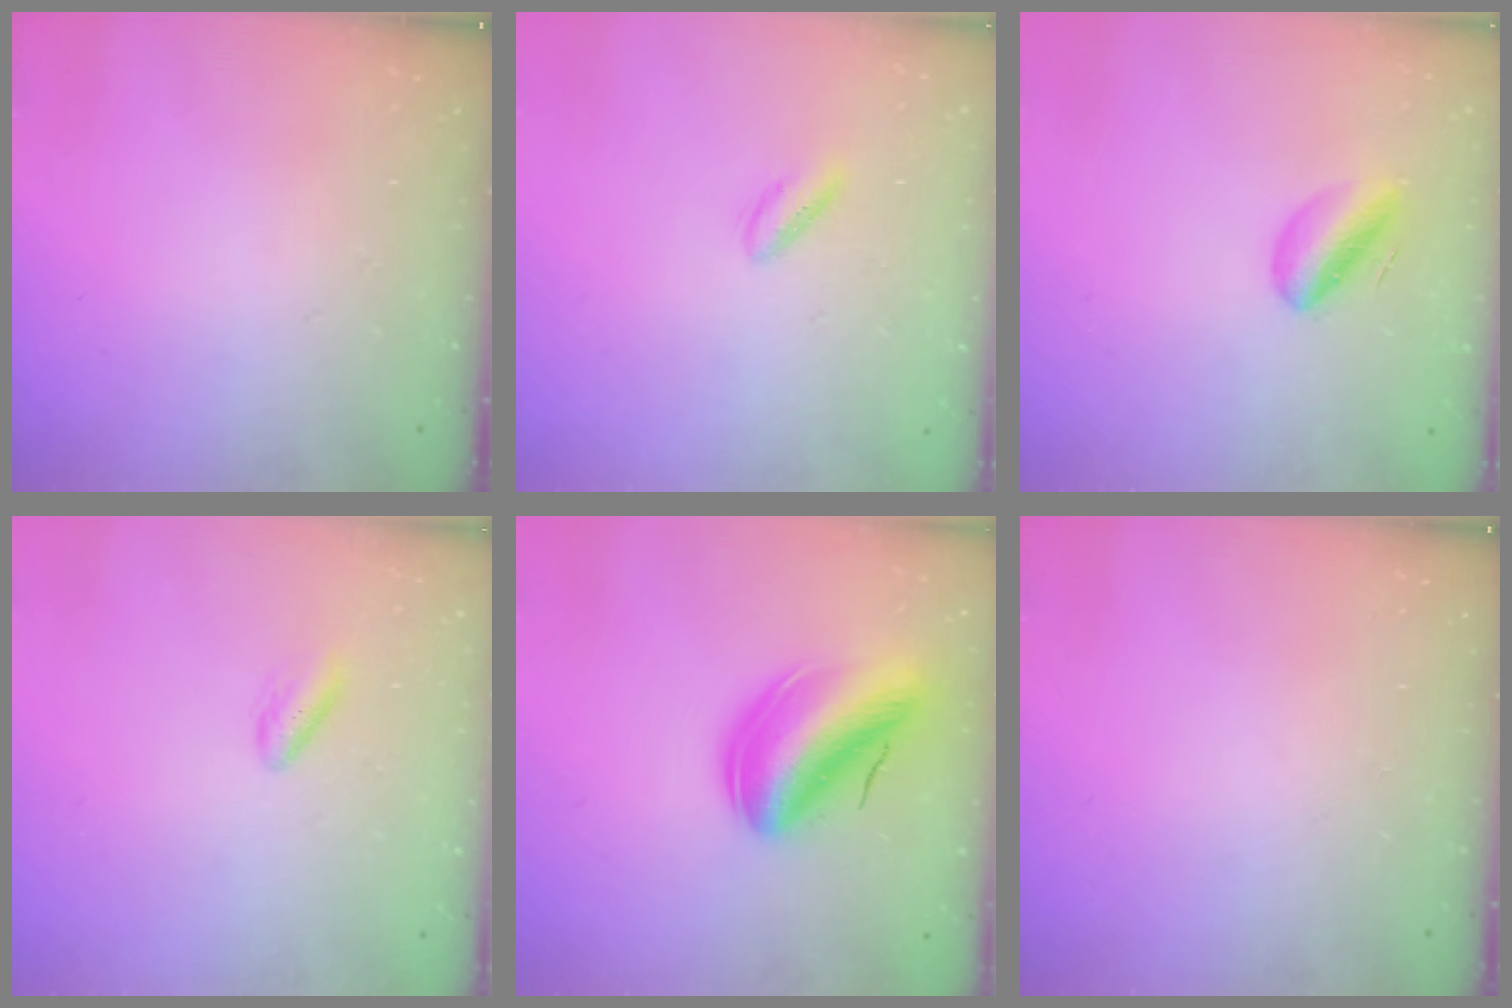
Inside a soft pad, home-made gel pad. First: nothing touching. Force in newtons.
{"total": 2.7, "press": 2.5, "slide": 1.0}
{"total": 6.7, "press": 6.5, "slide": 1.9}
{"total": 4.1, "press": 3.8, "slide": 1.4}
{"total": 15.3, "press": 14.6, "slide": 4.3}
{"total": 0.0}